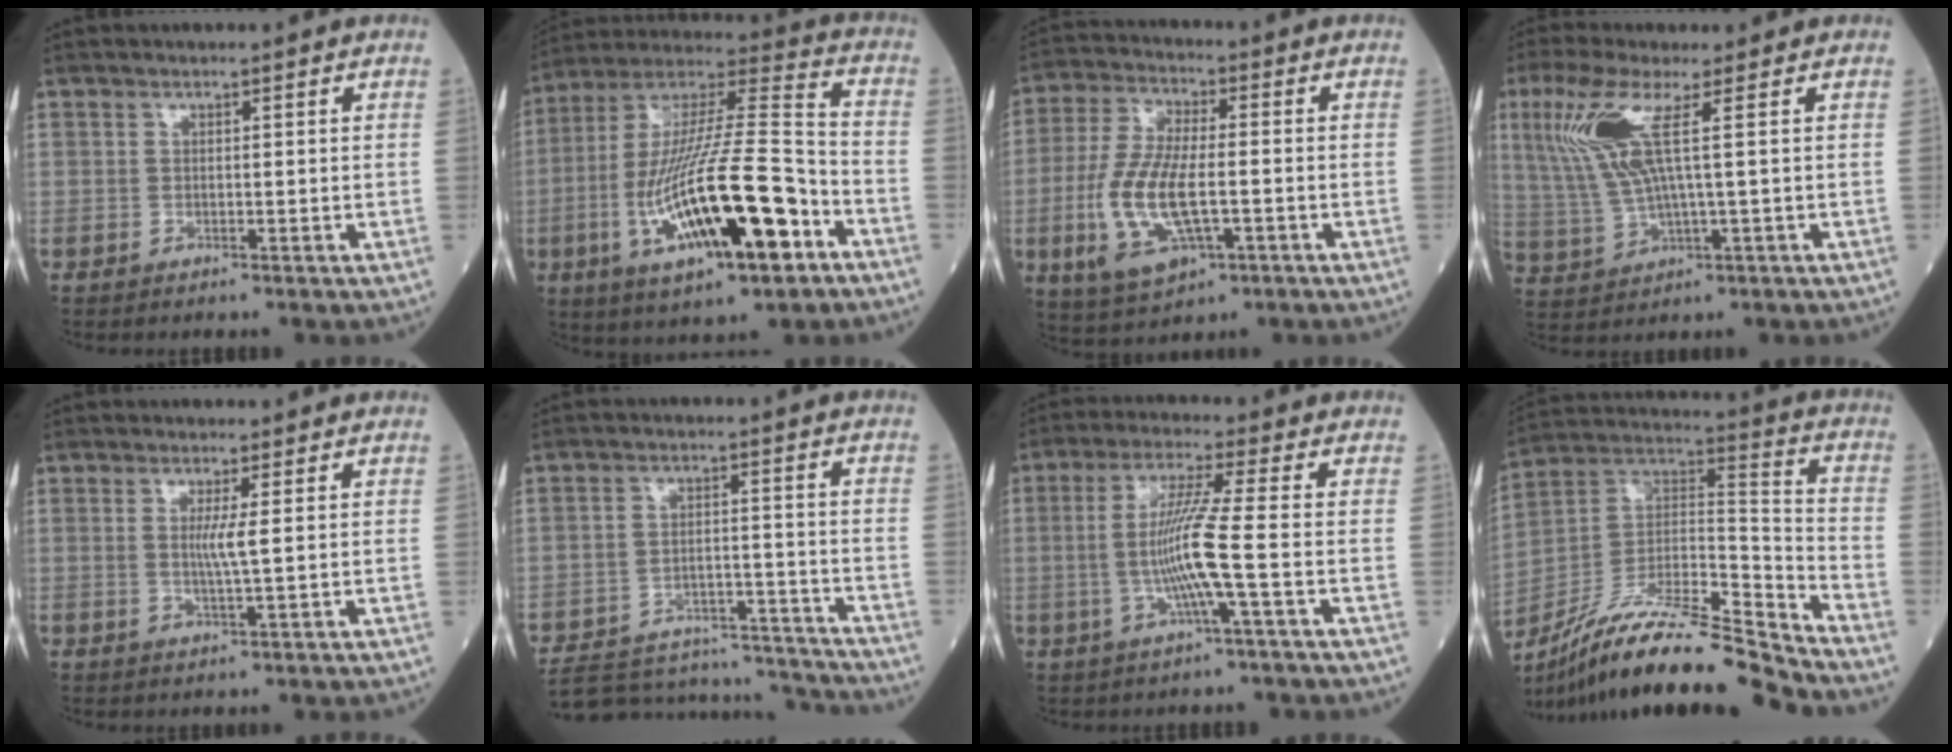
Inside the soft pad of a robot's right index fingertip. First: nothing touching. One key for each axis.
{"total": 23.4, "fx": -8.1, "fy": 4.6, "fz": 21.5, "tx": -0.410, "ty": -0.019, "tz": -0.132}
{"total": 12.6, "fx": -3.1, "fy": 4.7, "fz": 11.3, "tx": -0.247, "ty": -0.005, "tz": -0.051}
{"total": 8.8, "fx": 2.8, "fy": 0.7, "fz": 8.3, "tx": -0.208, "ty": 0.006, "tz": 0.062}
{"total": 2.6, "fx": 0.5, "fy": -0.5, "fz": 2.5, "tx": -0.053, "ty": -0.005, "tz": 0.009}
{"total": 18.6, "fx": -18.0, "fy": 2.7, "fz": 3.8, "tx": -0.084, "ty": 0.012, "tz": -0.251}
{"total": 8.3, "fx": -1.4, "fy": -1.2, "fz": 8.0, "tx": -0.164, "ty": -0.001, "tz": -0.027}
{"total": 20.2, "fx": -17.3, "fy": 0.9, "fz": 10.5, "tx": -0.208, "ty": 0.016, "tz": -0.313}